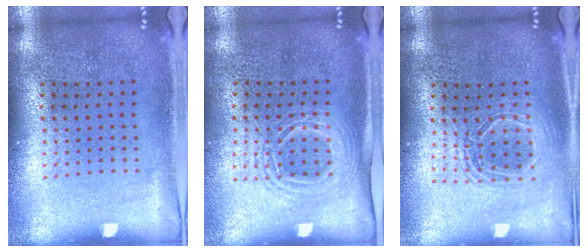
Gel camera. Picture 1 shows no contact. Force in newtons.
{"total": 1.5, "press": 1.3, "slide": 0.8}
{"total": 1.8, "press": 1.5, "slide": 1.0}